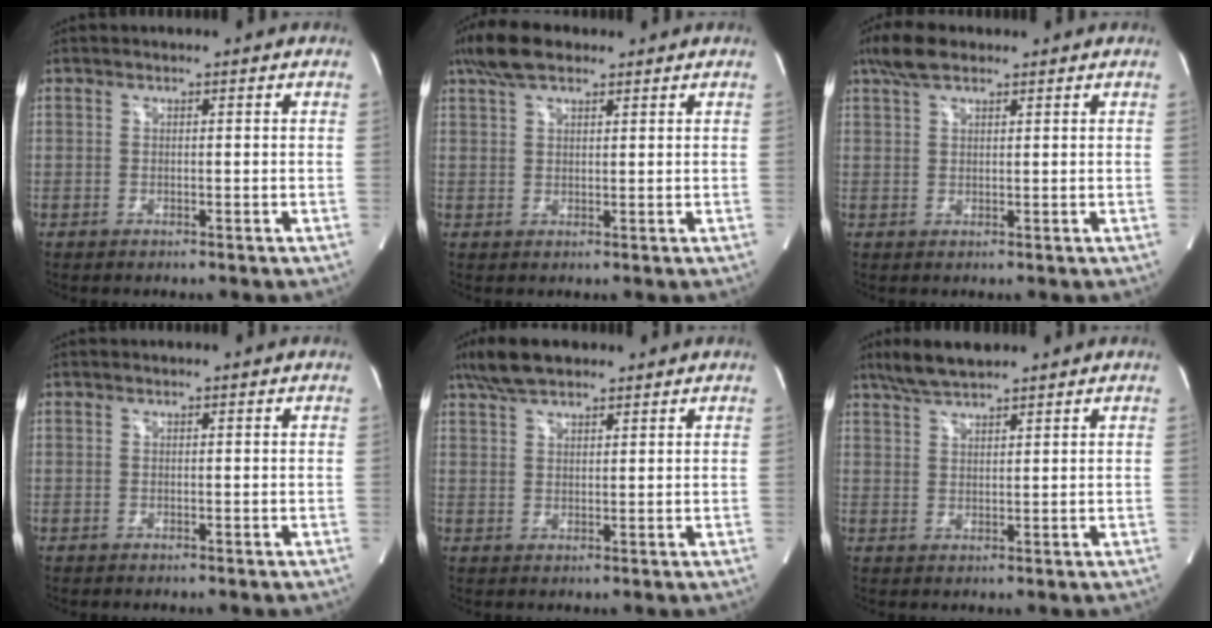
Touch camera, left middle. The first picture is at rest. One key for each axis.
{"total": 6.4, "fx": 4.6, "fy": 2.4, "fz": 3.7, "tx": -0.083, "ty": 0.024, "tz": 0.086}
{"total": 4.7, "fx": 3.4, "fy": 1.7, "fz": 2.7, "tx": -0.068, "ty": 0.018, "tz": 0.067}
{"total": 0.0}
{"total": 6.2, "fx": 4.9, "fy": 2.1, "fz": 3.2, "tx": -0.073, "ty": 0.019, "tz": 0.092}
{"total": 5.7, "fx": 4.8, "fy": 0.9, "fz": 2.9, "tx": -0.067, "ty": 0.016, "tz": 0.091}